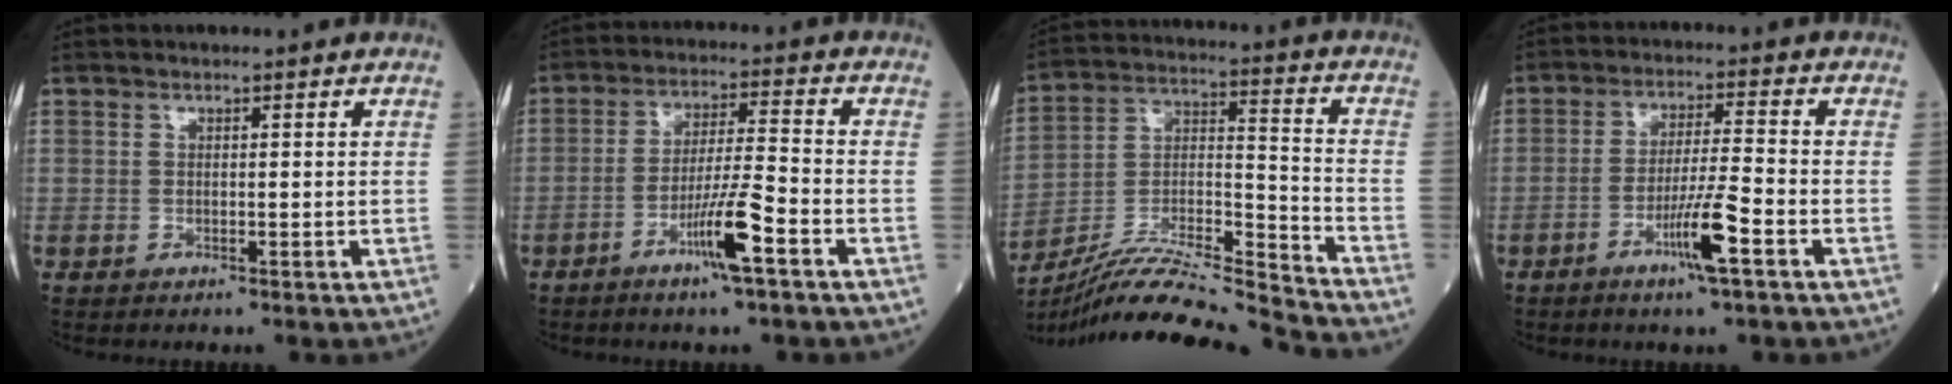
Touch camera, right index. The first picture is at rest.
{"total": 7.9, "force": [-4.1, -0.3, 6.8], "torque": [-0.130, -0.005, -0.073]}
{"total": 19.2, "force": [-18.1, -1.7, 6.1], "torque": [-0.125, 0.002, -0.313]}
{"total": 7.2, "force": [-3.5, -0.4, 6.3], "torque": [-0.119, -0.006, -0.063]}